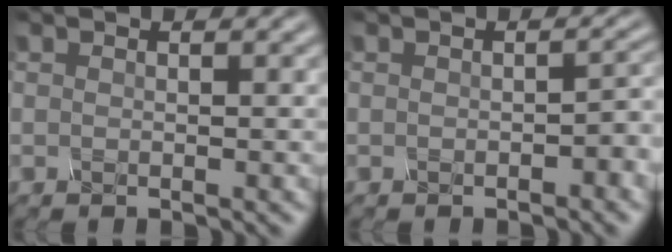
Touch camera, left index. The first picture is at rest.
{"total": 1.5, "force": [-0.5, 0.7, 1.3], "torque": [-0.019, 0.004, -0.006]}